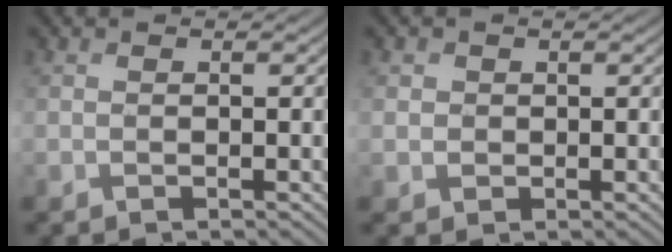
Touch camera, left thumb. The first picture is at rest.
{"total": 1.5, "force": [0.4, 1.5, 0.2], "torque": [-0.008, -0.004, 0.006]}